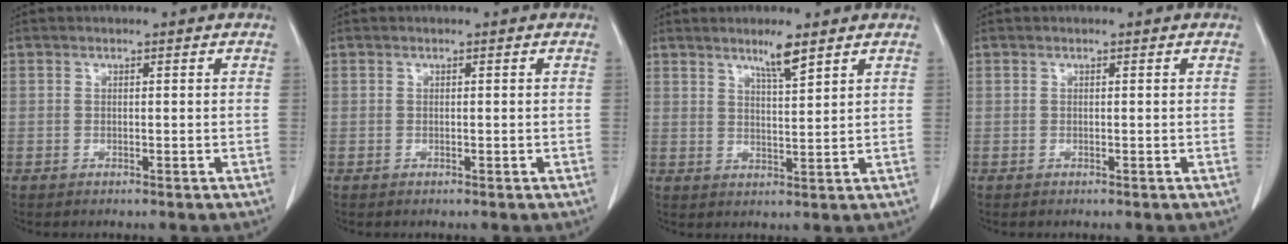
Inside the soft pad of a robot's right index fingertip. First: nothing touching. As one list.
[{"total": 0.0}, {"total": 4.2, "force": [3.1, 0.0, 2.8], "torque": [-0.052, -0.006, 0.056]}, {"total": 0.0}]